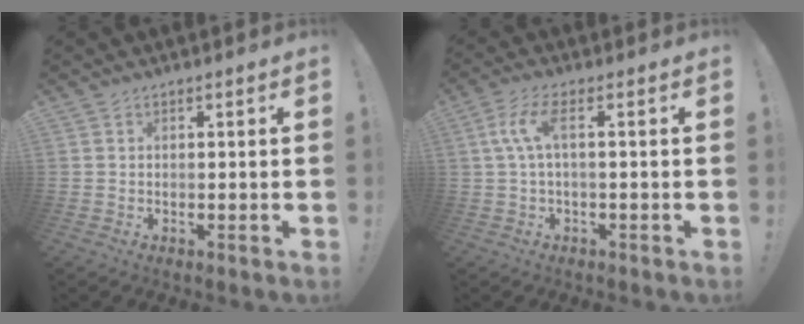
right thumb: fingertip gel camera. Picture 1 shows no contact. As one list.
[{"total": 6.7, "force": [0.9, 1.6, 6.4], "torque": [-0.132, -0.002, 0.014]}]